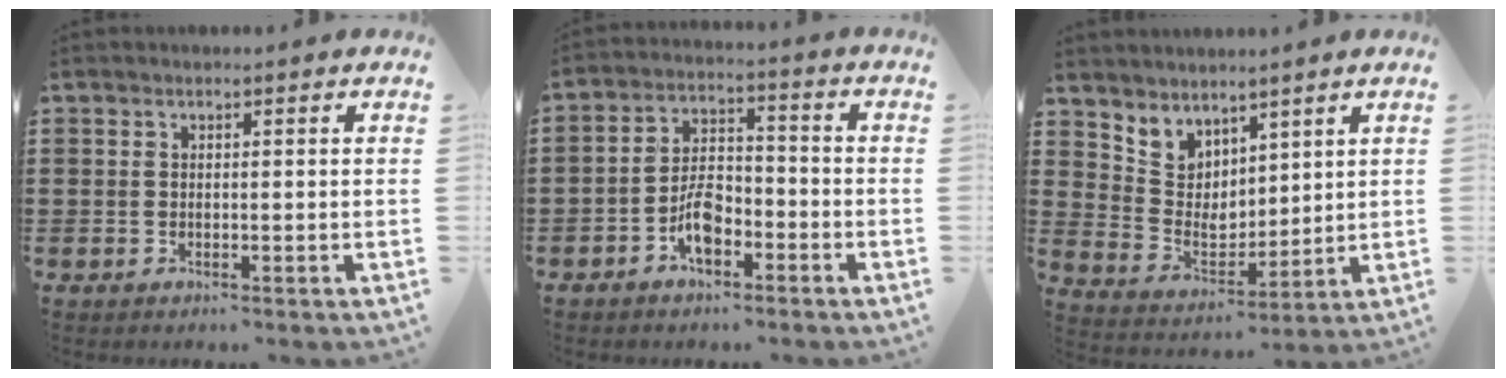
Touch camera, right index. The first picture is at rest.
{"total": 6.0, "force": [-3.2, 3.0, 4.2], "torque": [-0.089, 0.008, -0.063]}
{"total": 5.6, "force": [4.4, 3.4, -0.6], "torque": [-0.025, -0.028, 0.085]}